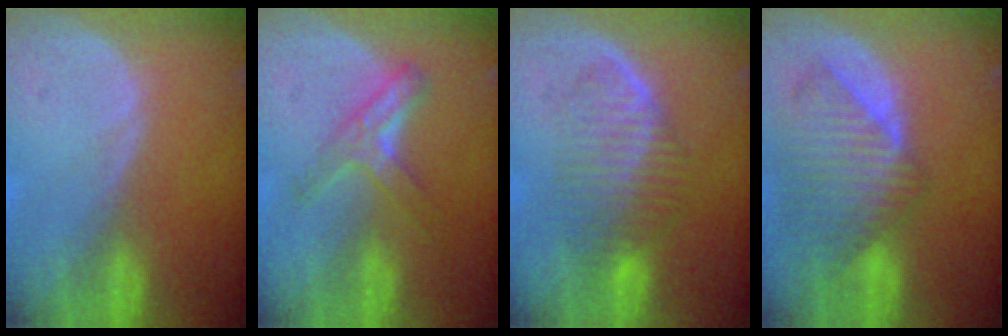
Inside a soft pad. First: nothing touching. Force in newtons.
{"total": 5.4, "press": 5.0, "slide": 2.1}
{"total": 6.8, "press": 6.5, "slide": 1.8}
{"total": 9.4, "press": 8.4, "slide": 4.2}